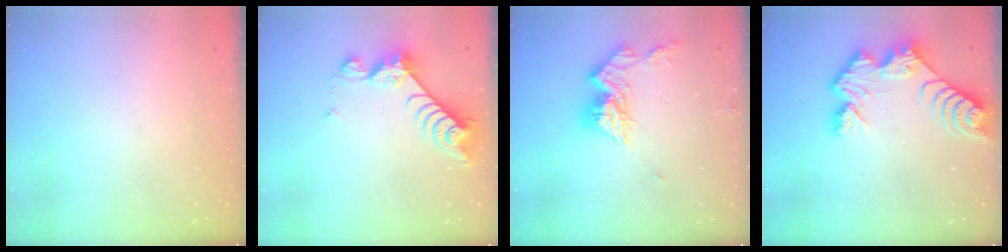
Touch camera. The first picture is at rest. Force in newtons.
{"total": 8.6, "press": 8.5, "slide": 0.7}
{"total": 12.3, "press": 12.2, "slide": 1.0}
{"total": 10.9, "press": 10.9, "slide": 0.8}